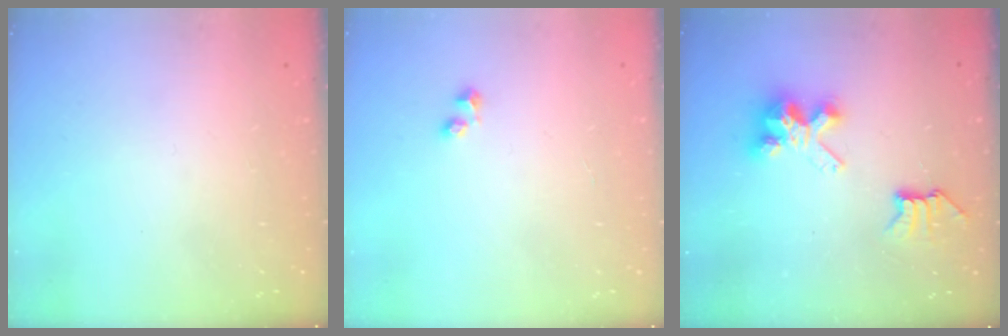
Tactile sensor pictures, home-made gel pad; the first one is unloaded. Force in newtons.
{"total": 1.6, "press": 1.4, "slide": 0.6}
{"total": 7.6, "press": 7.6, "slide": 0.1}